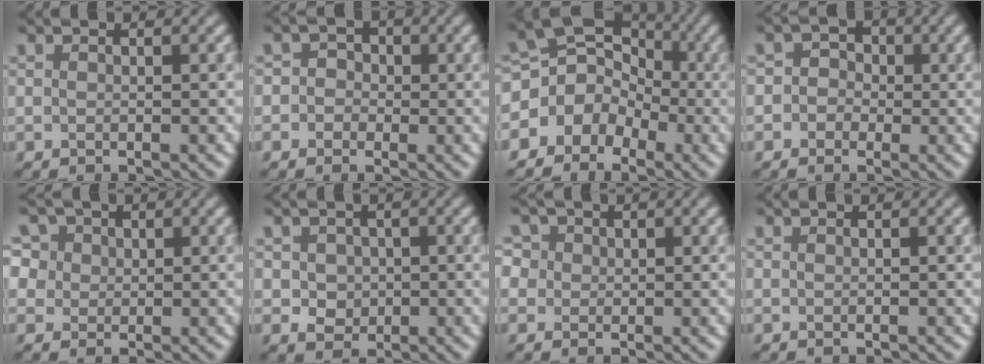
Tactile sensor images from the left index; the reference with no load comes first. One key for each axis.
{"total": 2.1, "fx": -0.3, "fy": 2.0, "fz": 0.5, "tx": 0.029, "ty": 0.005, "tz": -0.032}
{"total": 7.1, "fx": -1.9, "fy": 6.1, "fz": 3.1, "tx": -0.010, "ty": 0.017, "tz": -0.060}
{"total": 2.7, "fx": -0.6, "fy": 2.5, "fz": 0.6, "tx": 0.030, "ty": 0.014, "tz": -0.036}
{"total": 8.6, "fx": 4.6, "fy": 6.1, "fz": 4.0, "tx": -0.084, "ty": 0.028, "tz": 0.053}
{"total": 2.6, "fx": 0.3, "fy": 2.3, "fz": 1.3, "tx": -0.020, "ty": 0.003, "tz": 0.001}
{"total": 5.5, "fx": 2.5, "fy": 4.2, "fz": 2.5, "tx": -0.051, "ty": 0.024, "tz": 0.017}
{"total": 0.0}